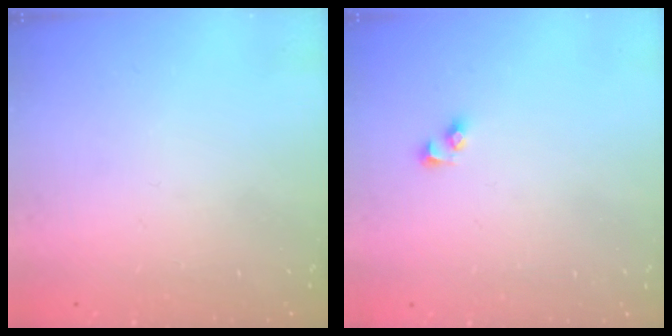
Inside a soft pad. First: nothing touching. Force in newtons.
{"total": 2.3, "press": 2.3, "slide": 0.2}